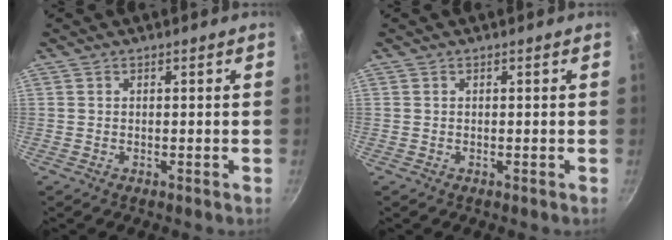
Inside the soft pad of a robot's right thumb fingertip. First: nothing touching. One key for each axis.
{"total": 0.0}